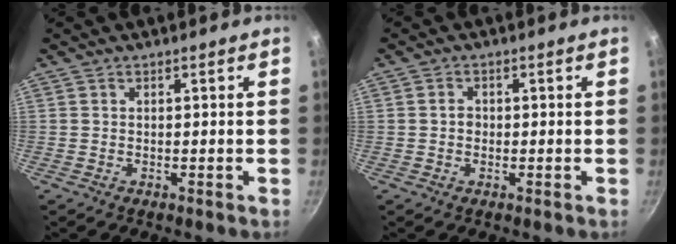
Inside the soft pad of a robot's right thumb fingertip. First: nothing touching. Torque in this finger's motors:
{"motor_torque": [-0.46, 0.01, -0.13, 0.05, -0.07]}